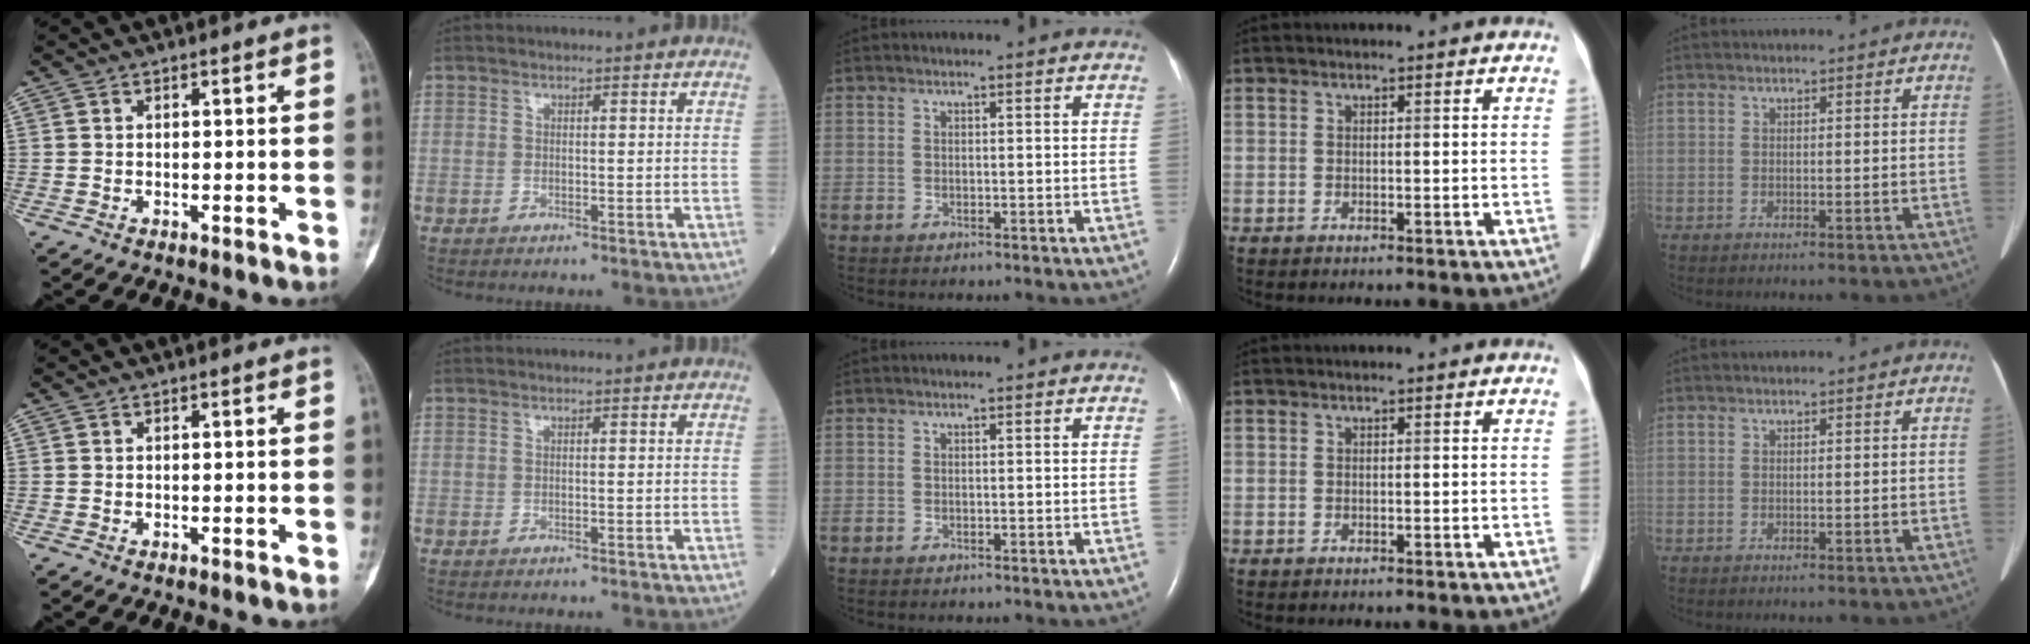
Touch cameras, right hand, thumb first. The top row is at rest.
{}